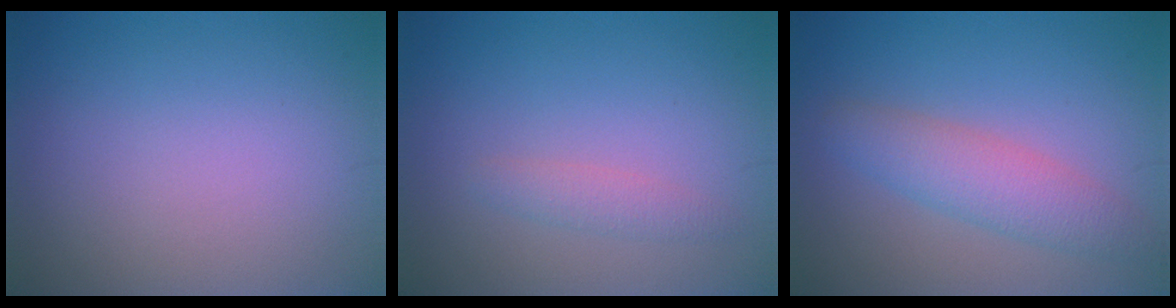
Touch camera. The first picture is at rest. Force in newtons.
{"total": 1.4, "press": 1.4, "slide": 0.1}
{"total": 3.8, "press": 3.8, "slide": 0.0}